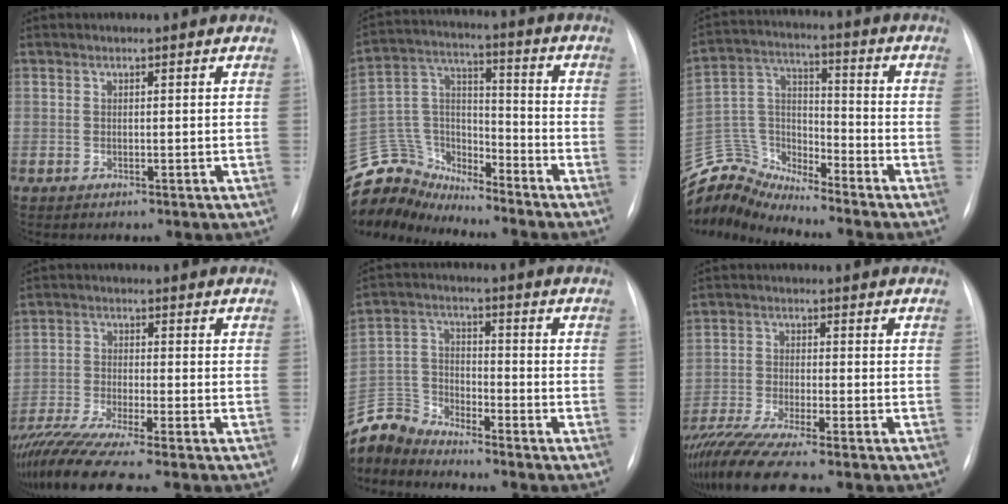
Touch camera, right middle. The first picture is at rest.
{"total": 12.5, "force": [-12.2, 2.6, 0.1], "torque": [-0.013, 0.062, -0.237]}
{"total": 10.4, "force": [-10.4, 0.4, -0.5], "torque": [0.004, 0.052, -0.206]}
{"total": 11.1, "force": [-9.1, -0.8, 6.2], "torque": [-0.114, -0.030, -0.154]}
{"total": 7.7, "force": [-7.7, 0.6, -0.1], "torque": [-0.010, 0.006, -0.155]}
{"total": 11.3, "force": [-9.3, 0.1, 6.4], "torque": [-0.119, -0.029, -0.158]}